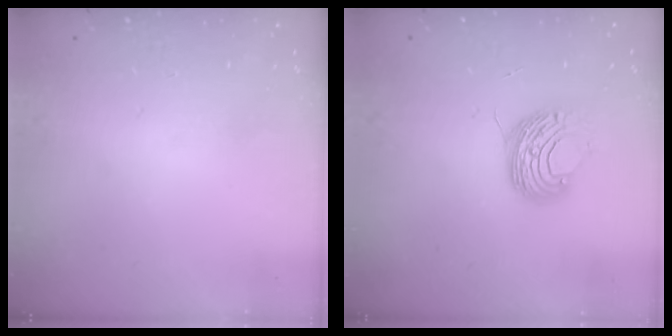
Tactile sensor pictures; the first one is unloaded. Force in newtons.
{"total": 9.7, "press": 9.7, "slide": 0.6}